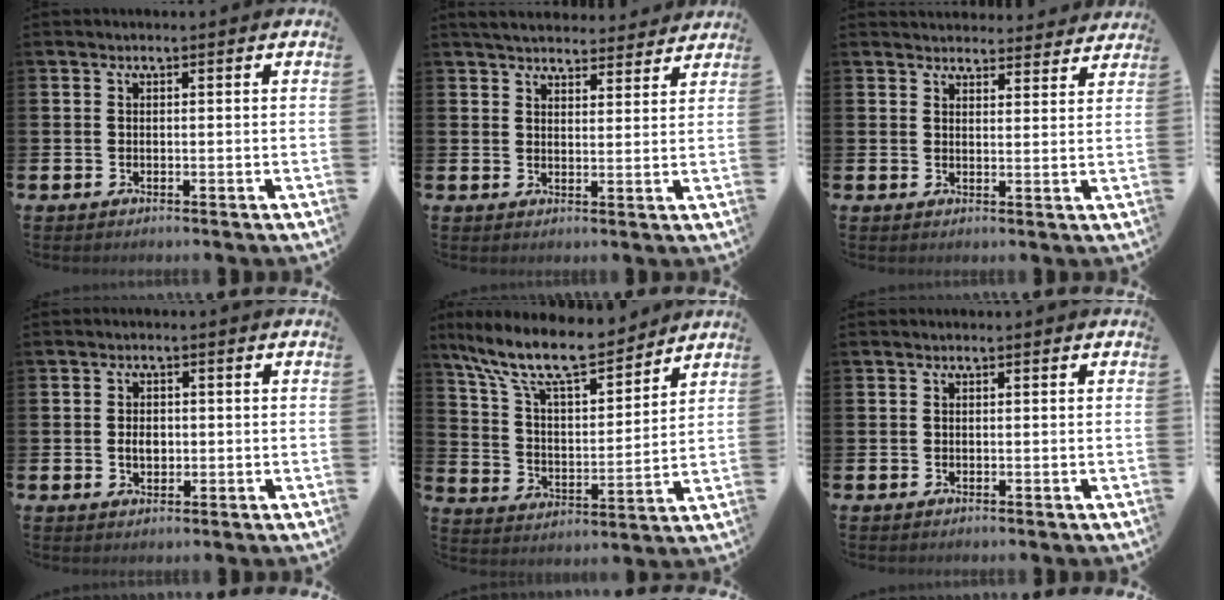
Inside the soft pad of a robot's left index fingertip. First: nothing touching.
{"total": 4.6, "force": [4.5, 0.9, 0.5], "torque": [-0.017, -0.026, 0.079]}
{"total": 3.8, "force": [3.8, 0.7, 0.0], "torque": [0.008, -0.025, 0.067]}
{"total": 2.5, "force": [0.0, 1.7, 1.8], "torque": [-0.014, -0.003, -0.006]}
{"total": 12.0, "force": [10.5, 2.7, 5.3], "torque": [-0.135, -0.060, 0.183]}
{"total": 0.0}